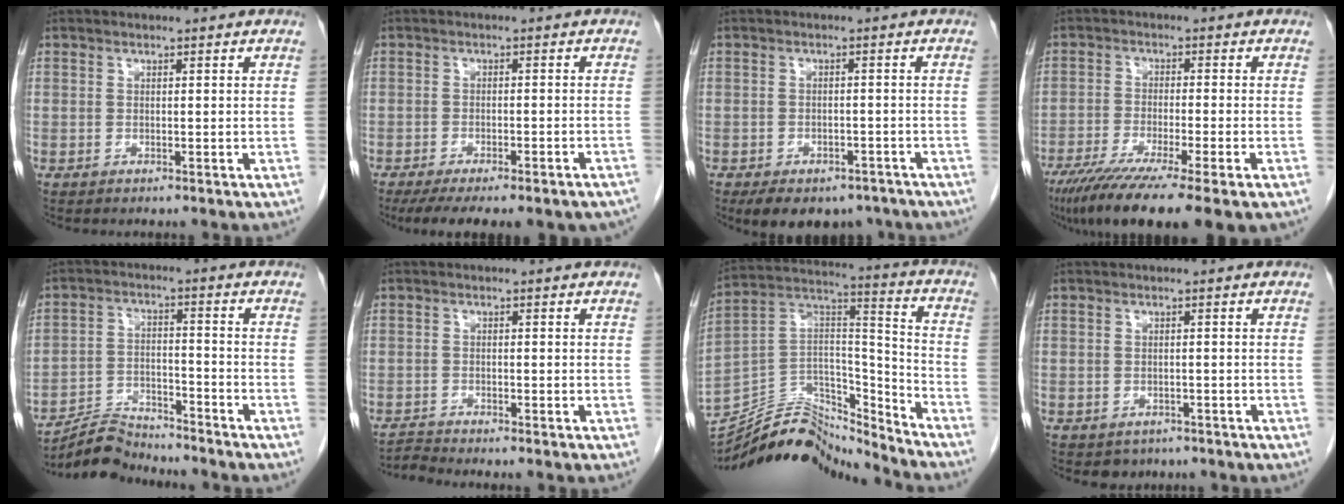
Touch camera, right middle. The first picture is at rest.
{"total": 14.1, "force": [-11.1, 3.6, 7.9], "torque": [-0.112, -0.015, -0.144]}
{"total": 10.9, "force": [-8.0, 6.0, 4.4], "torque": [-0.073, 0.004, -0.103]}
{"total": 14.4, "force": [-9.9, 0.9, 10.4], "torque": [-0.158, -0.039, -0.160]}
{"total": 6.9, "force": [-6.8, 0.7, -0.3], "torque": [0.002, 0.006, -0.121]}
{"total": 1.9, "force": [-1.6, -0.7, -0.5], "torque": [0.011, -0.013, -0.031]}
{"total": 16.9, "force": [-16.4, 3.2, 2.7], "torque": [-0.042, 0.060, -0.284]}
{"total": 2.5, "force": [-1.8, 1.8, 0.4], "torque": [-0.008, 0.004, -0.020]}